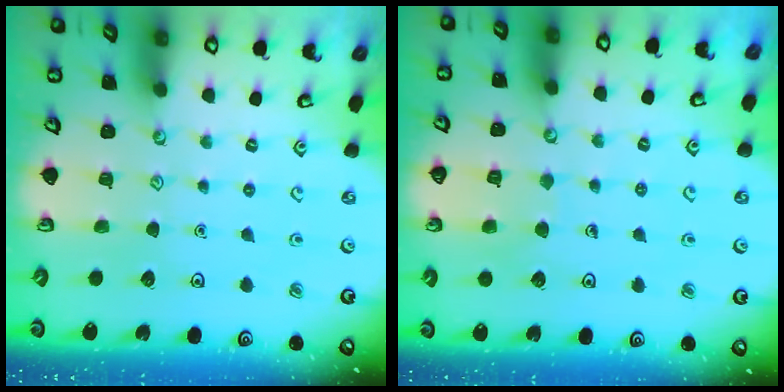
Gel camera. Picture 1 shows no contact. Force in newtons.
{"total": 6.6, "press": 6.6, "slide": 0.4}